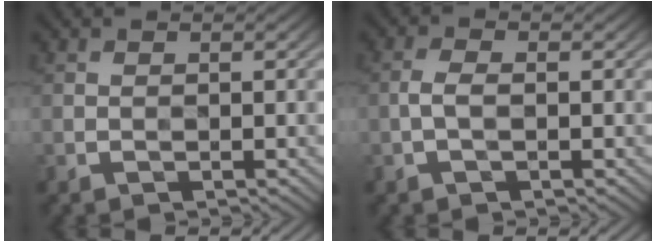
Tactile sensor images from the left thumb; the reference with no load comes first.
{"total": 2.3, "force": [-0.9, 1.0, 1.8], "torque": [-0.048, 0.004, -0.019]}